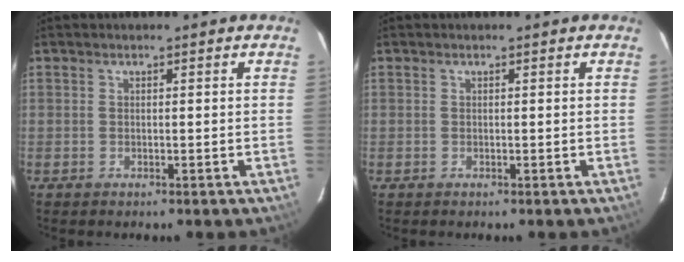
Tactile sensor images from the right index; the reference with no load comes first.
{"total": 0.0}